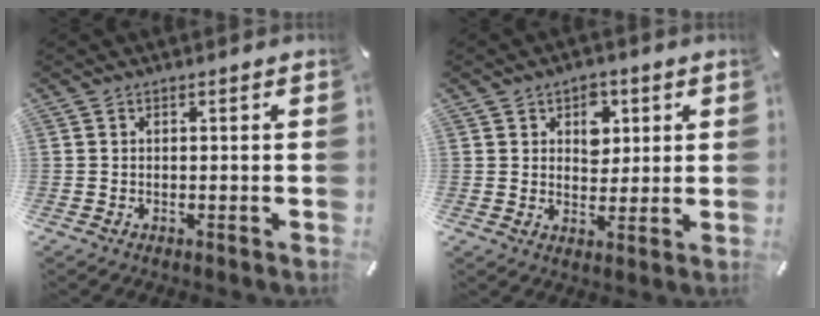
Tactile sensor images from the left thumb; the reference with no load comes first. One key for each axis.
{"total": 6.0, "fx": 2.3, "fy": 4.7, "fz": 3.1, "tx": -0.024, "ty": -0.008, "tz": 0.031}